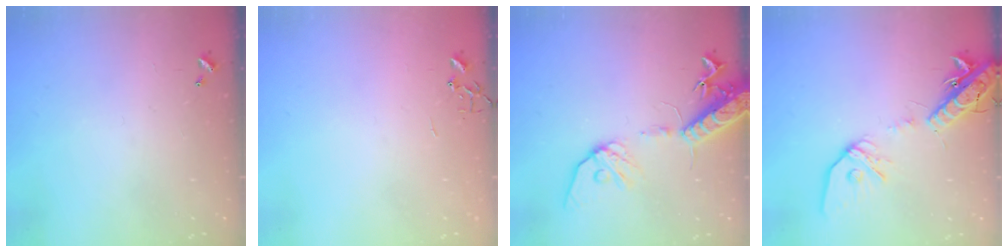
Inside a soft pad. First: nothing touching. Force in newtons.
{"total": 0.0}
{"total": 16.6, "press": 16.2, "slide": 3.5}
{"total": 15.6, "press": 15.3, "slide": 3.2}